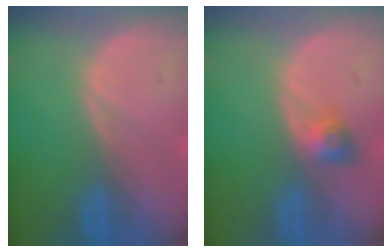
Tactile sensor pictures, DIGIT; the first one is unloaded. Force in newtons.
{"total": 3.0, "press": 2.6, "slide": 1.3}